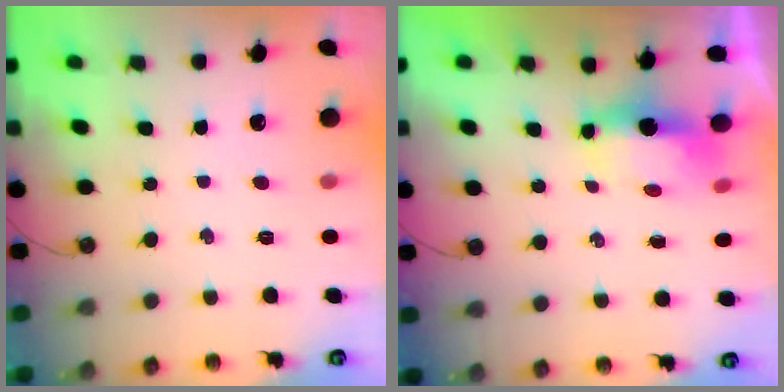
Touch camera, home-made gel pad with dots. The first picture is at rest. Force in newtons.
{"total": 5.9, "press": 5.8, "slide": 1.2}